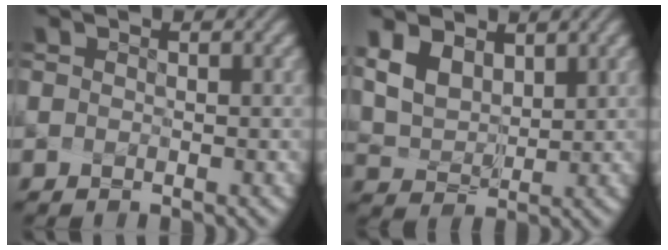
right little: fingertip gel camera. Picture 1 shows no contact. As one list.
[{"total": 6.5, "force": [4.5, 3.8, 2.8], "torque": [-0.091, 0.012, 0.079]}]